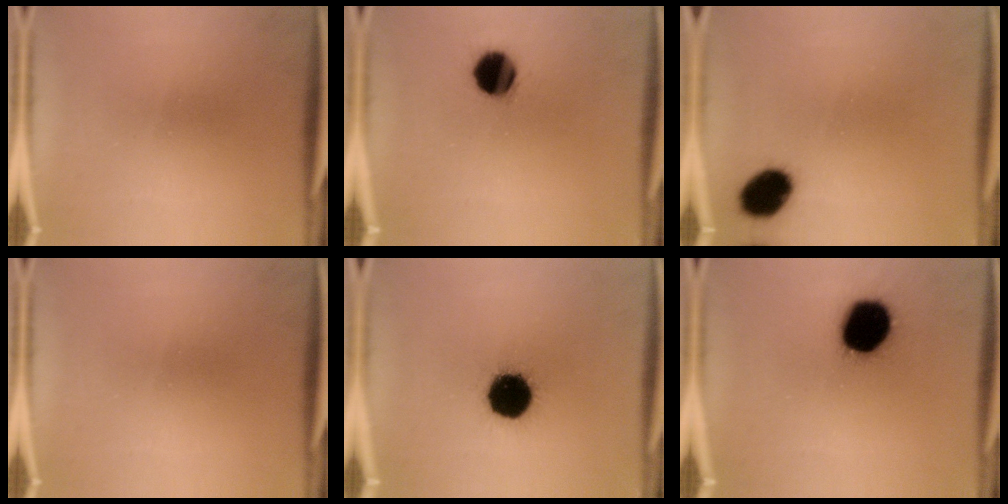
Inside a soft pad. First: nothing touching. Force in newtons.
{"total": 9.4}
{"total": 8.7}
{"total": 0.0}
{"total": 16.1}
{"total": 18.3}